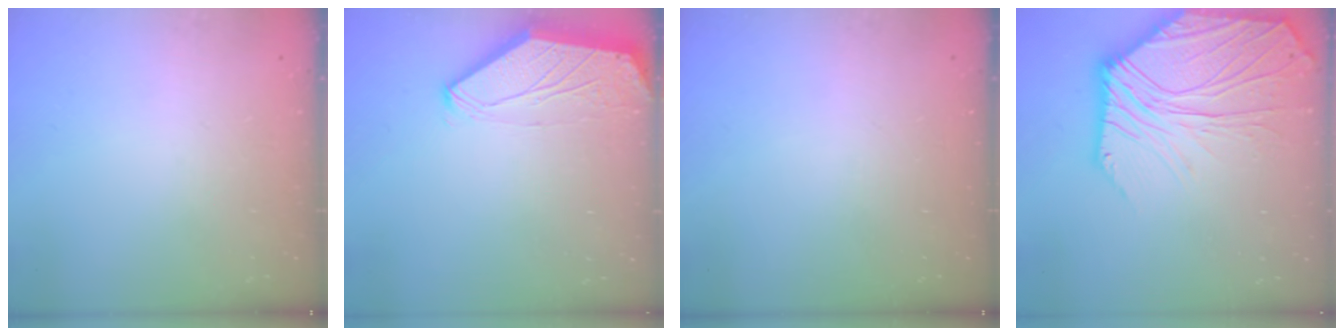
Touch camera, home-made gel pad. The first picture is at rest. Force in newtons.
{"total": 0.0}
{"total": 0.0}
{"total": 19.5, "press": 19.3, "slide": 2.6}